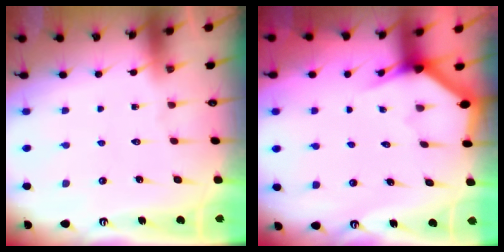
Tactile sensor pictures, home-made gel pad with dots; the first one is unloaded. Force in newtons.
{"total": 3.1, "press": 3.1, "slide": 0.1}